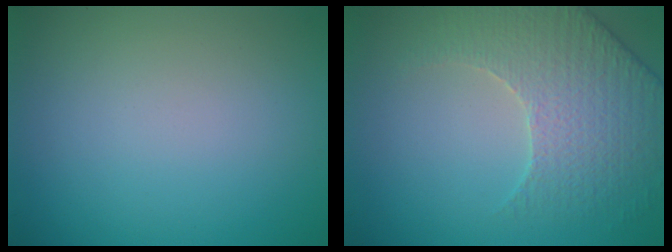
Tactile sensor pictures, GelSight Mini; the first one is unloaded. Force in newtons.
{"total": 4.3, "press": 4.2, "slide": 1.0}